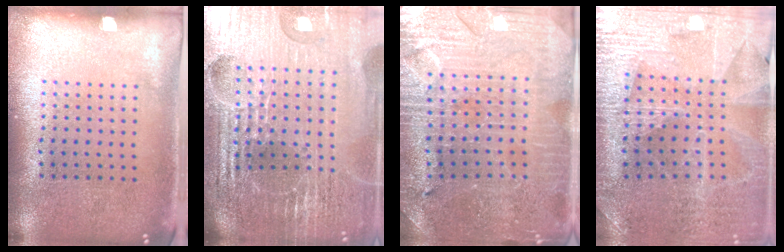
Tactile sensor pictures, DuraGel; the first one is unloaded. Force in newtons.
{"total": 6.8, "press": 5.9, "slide": 3.4}
{"total": 3.3, "press": 3.2, "slide": 0.5}
{"total": 2.9, "press": 2.9, "slide": 0.6}